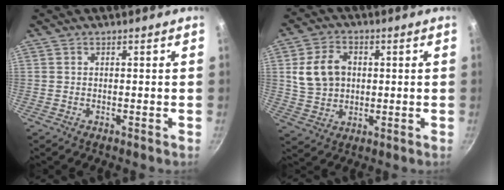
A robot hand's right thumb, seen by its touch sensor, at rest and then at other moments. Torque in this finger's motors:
{"motor_torque": [-0.42, 0.94, 0.31, -0.24, 0.08]}